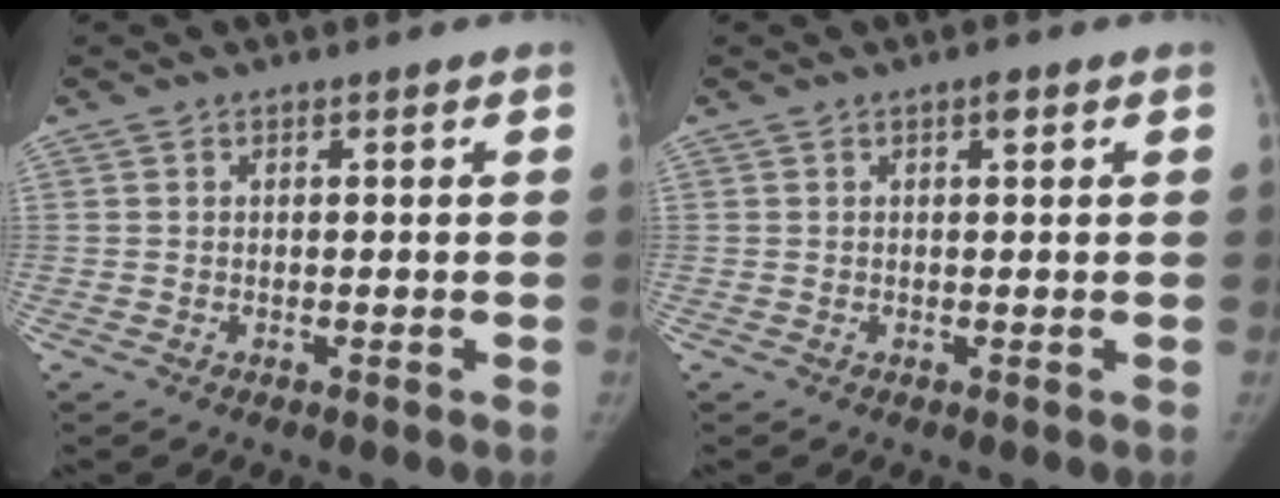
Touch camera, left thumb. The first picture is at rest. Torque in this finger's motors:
{"motor_torque": [0.49, 0.06, 0.49, 0.02, 0.15]}